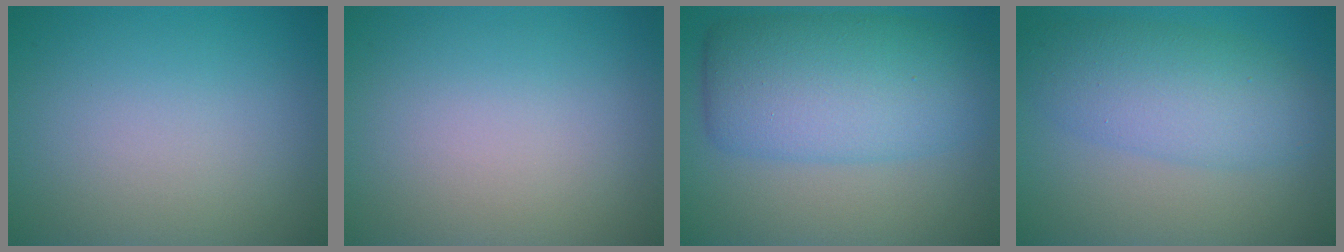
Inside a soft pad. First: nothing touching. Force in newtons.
{"total": 0.0}
{"total": 8.4, "press": 8.4, "slide": 0.0}
{"total": 5.7, "press": 5.7, "slide": 0.3}